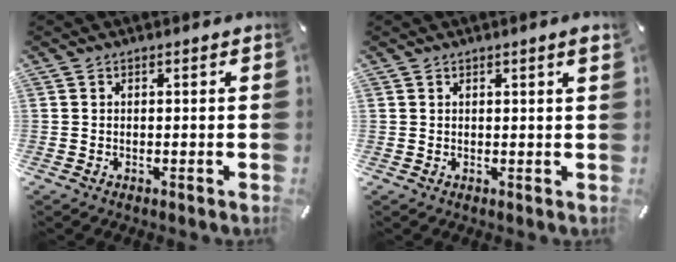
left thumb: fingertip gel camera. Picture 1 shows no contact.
{"total": 1.3, "force": [0.8, 0.2, 1.0], "torque": [-0.020, 0.003, 0.014]}